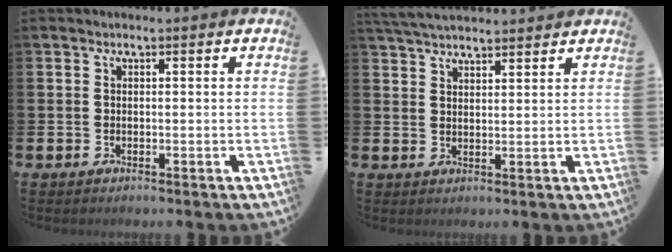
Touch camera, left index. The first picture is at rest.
{"total": 4.3, "force": [4.1, 0.7, 1.0], "torque": [-0.026, -0.014, 0.076]}